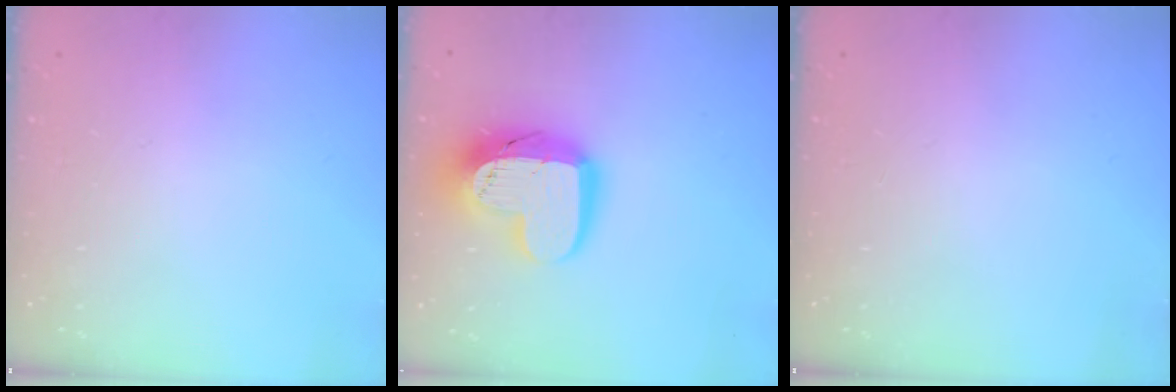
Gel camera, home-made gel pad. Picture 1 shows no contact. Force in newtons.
{"total": 18.0, "press": 17.9, "slide": 1.2}
{"total": 0.0}